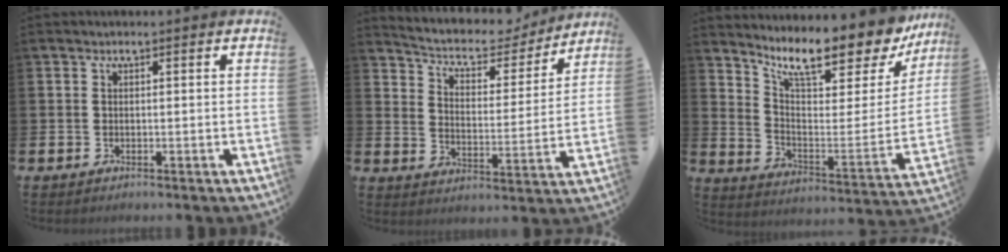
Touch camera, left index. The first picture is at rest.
{"total": 6.9, "force": [6.2, 2.5, 1.8], "torque": [-0.068, -0.043, 0.104]}
{"total": 10.9, "force": [9.4, 2.8, 4.8], "torque": [-0.110, -0.074, 0.154]}